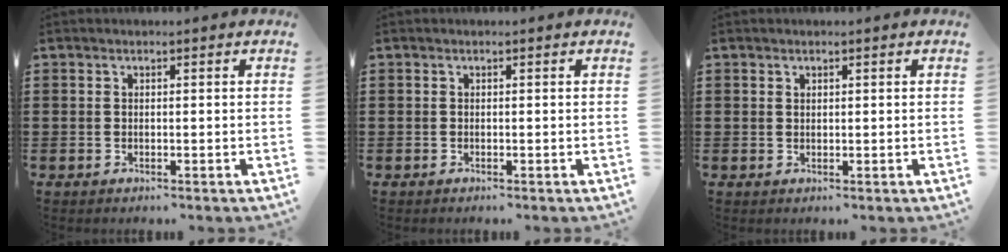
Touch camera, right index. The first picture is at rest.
{"total": 0.0}
{"total": 0.6, "force": [0.5, 0.4, 0.1], "torque": [-0.004, 0.000, 0.010]}